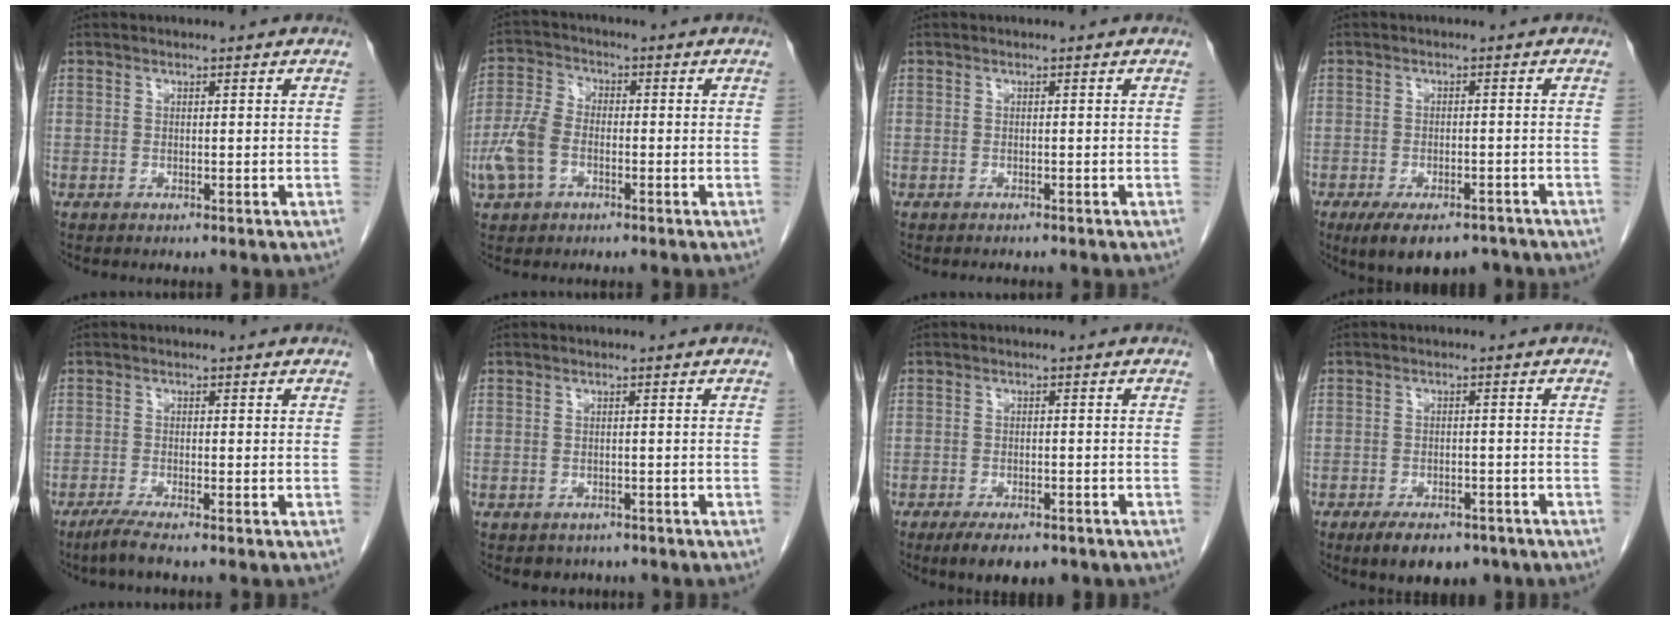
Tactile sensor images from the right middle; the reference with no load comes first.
{"total": 7.0, "force": [-2.3, 4.6, 4.7], "torque": [-0.132, 0.008, -0.050]}
{"total": 1.1, "force": [-1.0, 0.2, 0.3], "torque": [-0.008, -0.003, -0.013]}
{"total": 8.8, "force": [-6.7, 3.6, 4.5], "torque": [-0.062, -0.002, -0.104]}
{"total": 2.8, "force": [-2.1, -0.4, 1.8], "torque": [-0.044, -0.009, -0.047]}
{"total": 2.5, "force": [-2.0, 1.6, 0.3], "torque": [-0.007, 0.004, -0.025]}
{"total": 6.8, "force": [-5.0, 2.5, 3.9], "torque": [-0.052, -0.006, -0.069]}
{"total": 7.6, "force": [-5.6, 3.4, 3.8], "torque": [-0.053, 0.000, -0.081]}